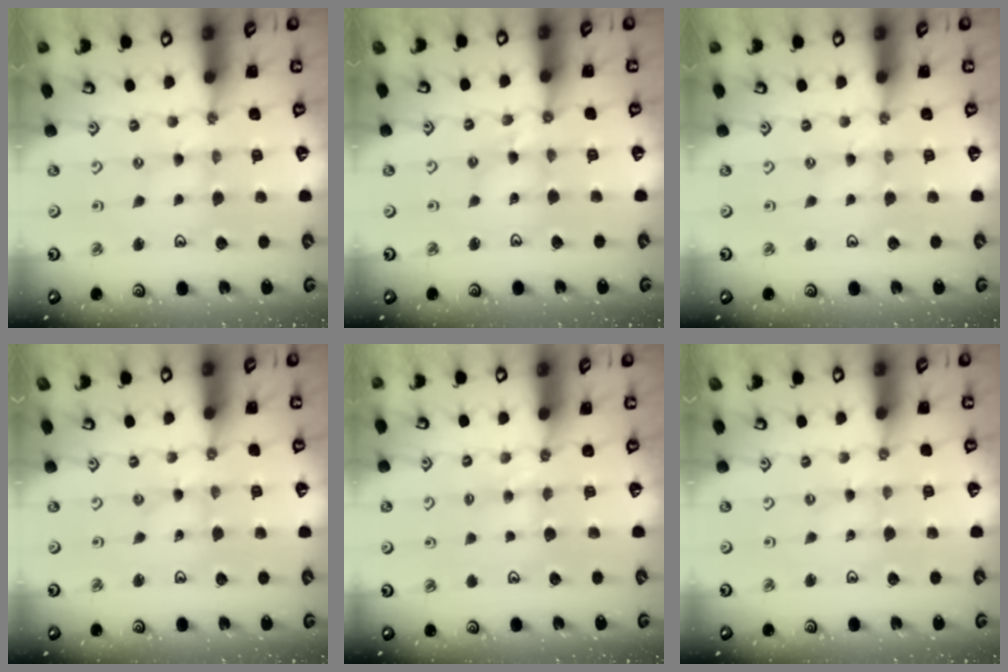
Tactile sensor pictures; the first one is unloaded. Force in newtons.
{"total": 5.0, "press": 4.9, "slide": 0.3}
{"total": 0.0}
{"total": 0.0}
{"total": 4.5, "press": 4.5, "slide": 0.7}
{"total": 0.0}